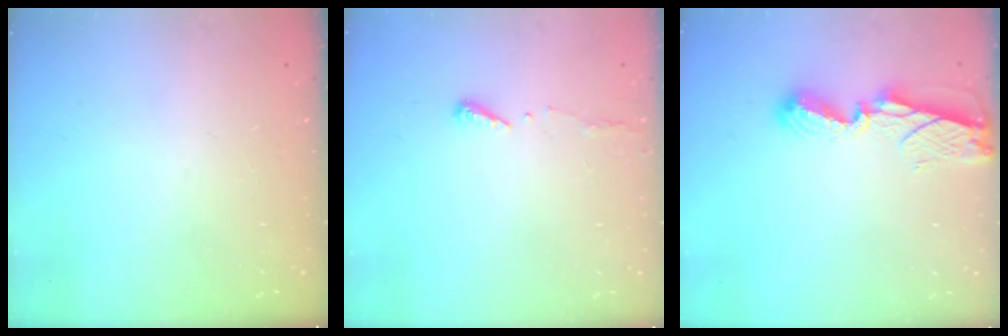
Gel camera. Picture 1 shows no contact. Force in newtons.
{"total": 5.0, "press": 4.9, "slide": 0.4}
{"total": 6.8, "press": 6.7, "slide": 0.8}